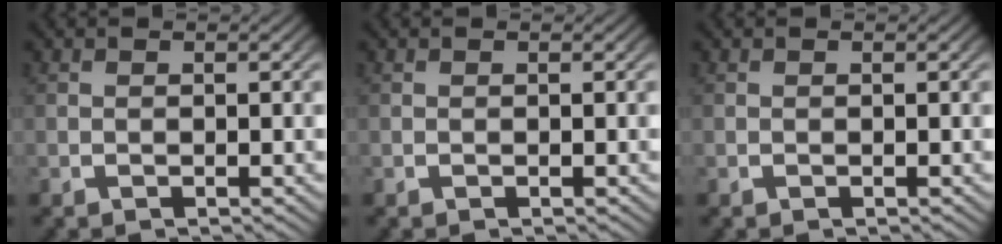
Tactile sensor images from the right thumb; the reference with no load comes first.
{"total": 0.0}
{"total": 0.0}